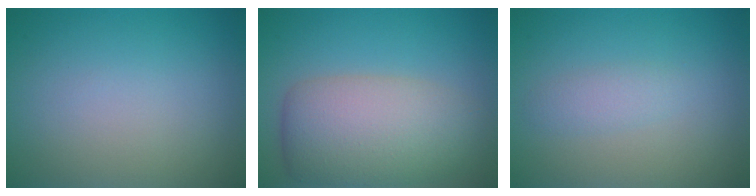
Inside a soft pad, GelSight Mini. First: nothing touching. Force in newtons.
{"total": 7.7, "press": 7.7, "slide": 0.4}
{"total": 1.4, "press": 1.4, "slide": 0.0}